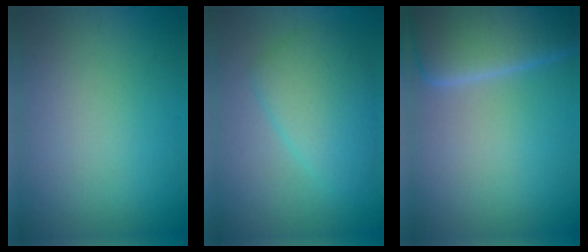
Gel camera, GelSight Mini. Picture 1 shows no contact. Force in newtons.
{"total": 4.7, "press": 4.7, "slide": 0.1}
{"total": 9.0, "press": 9.0, "slide": 0.4}